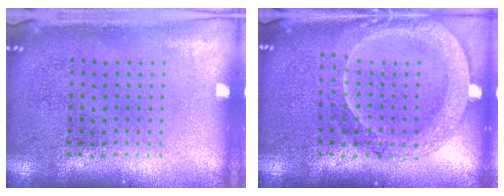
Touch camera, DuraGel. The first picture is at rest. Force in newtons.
{"total": 2.0, "press": 1.9, "slide": 0.8}